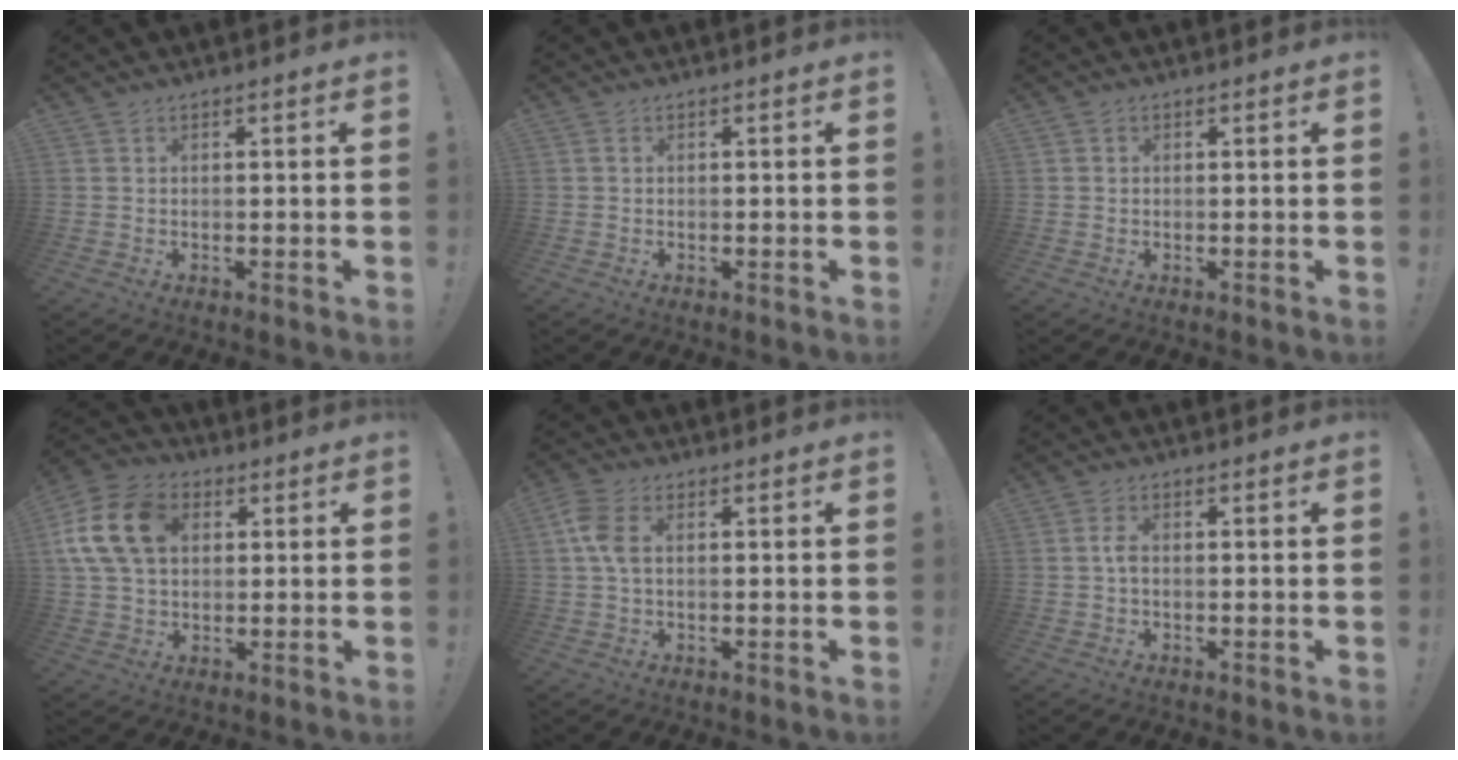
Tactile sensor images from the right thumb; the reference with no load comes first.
{"total": 0.5, "force": [-0.1, 0.4, 0.3], "torque": [-0.005, 0.003, -0.002]}
{"total": 0.6, "force": [0.1, 0.6, 0.0], "torque": [0.000, 0.002, 0.003]}
{"total": 16.4, "force": [4.1, 12.0, 10.3], "torque": [-0.200, 0.008, 0.083]}
{"total": 6.4, "force": [1.1, 3.4, 5.3], "torque": [-0.110, 0.001, 0.018]}
{"total": 2.6, "force": [-0.3, 1.3, 2.2], "torque": [-0.045, 0.010, -0.005]}